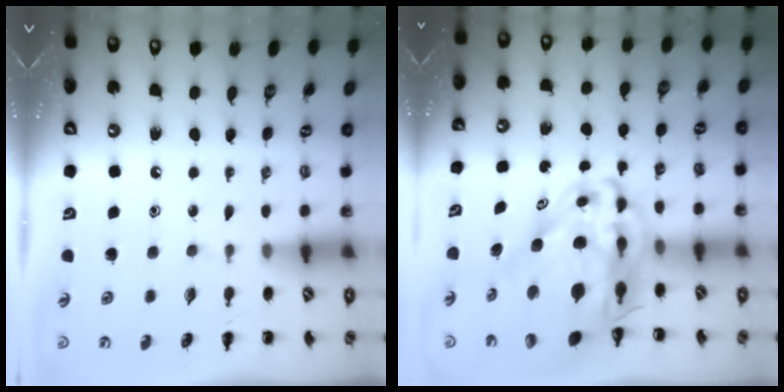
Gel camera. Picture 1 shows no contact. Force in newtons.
{"total": 15.5, "press": 14.8, "slide": 4.6}